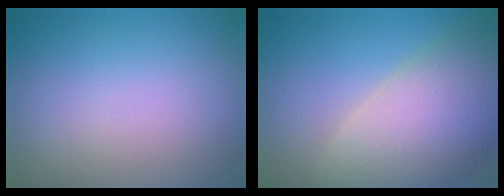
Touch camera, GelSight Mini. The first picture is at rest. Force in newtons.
{"total": 10.7, "press": 10.7, "slide": 0.8}